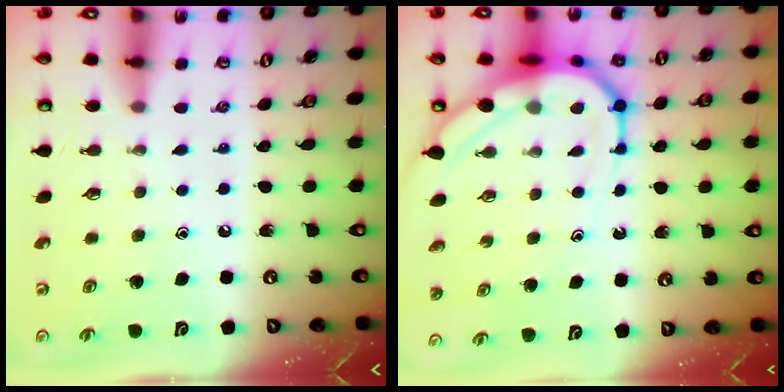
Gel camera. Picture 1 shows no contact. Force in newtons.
{"total": 10.7, "press": 10.7, "slide": 1.1}